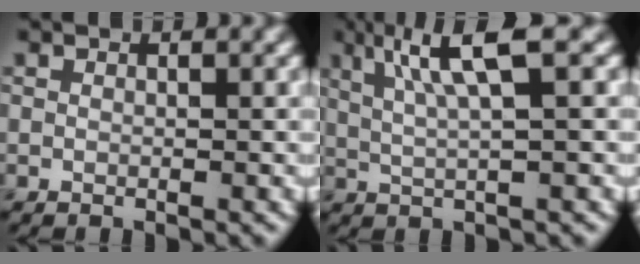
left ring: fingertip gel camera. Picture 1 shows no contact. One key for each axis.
{"total": 5.6, "fx": 2.2, "fy": 1.0, "fz": 5.1, "tx": -0.089, "ty": 0.007, "tz": 0.042}